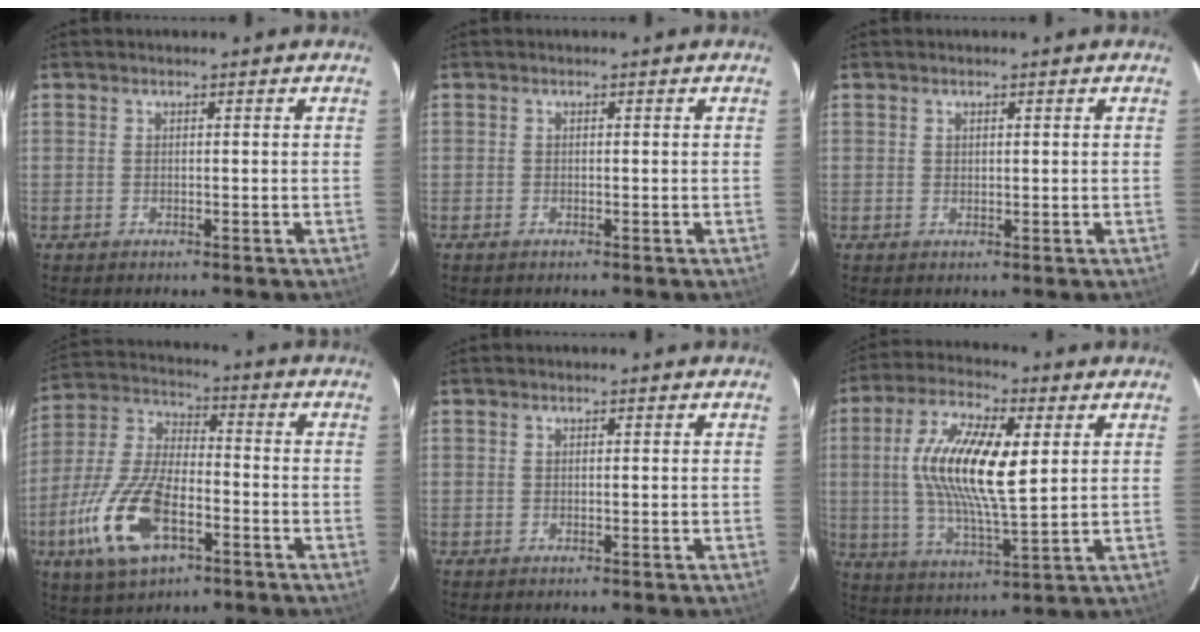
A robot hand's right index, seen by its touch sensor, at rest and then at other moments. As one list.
[{"total": 0.5, "force": [-0.4, 0.3, 0.1], "torque": [-0.004, -0.002, -0.008]}, {"total": 0.7, "force": [0.5, 0.5, 0.2], "torque": [-0.002, 0.002, 0.009]}, {"total": 16.6, "force": [-6.9, 7.7, 12.9], "torque": [-0.289, -0.007, -0.130]}, {"total": 0.0}, {"total": 15.8, "force": [3.1, 5.1, 14.6], "torque": [-0.276, 0.008, 0.056]}]